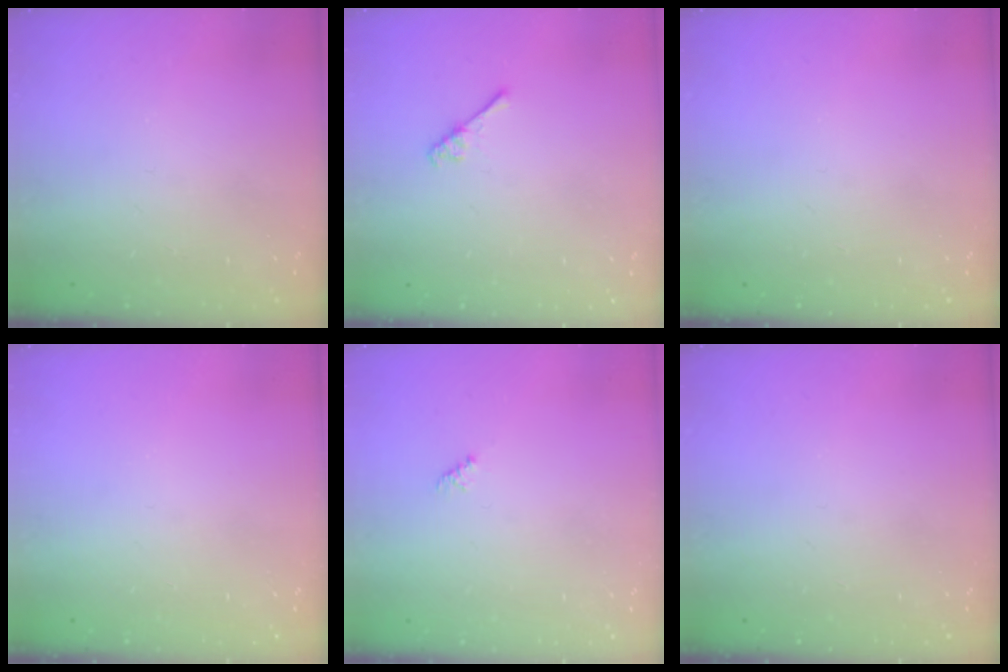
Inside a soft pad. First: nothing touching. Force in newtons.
{"total": 2.6, "press": 2.6, "slide": 0.3}
{"total": 0.0}
{"total": 0.0}
{"total": 1.1, "press": 1.1, "slide": 0.3}
{"total": 0.0}